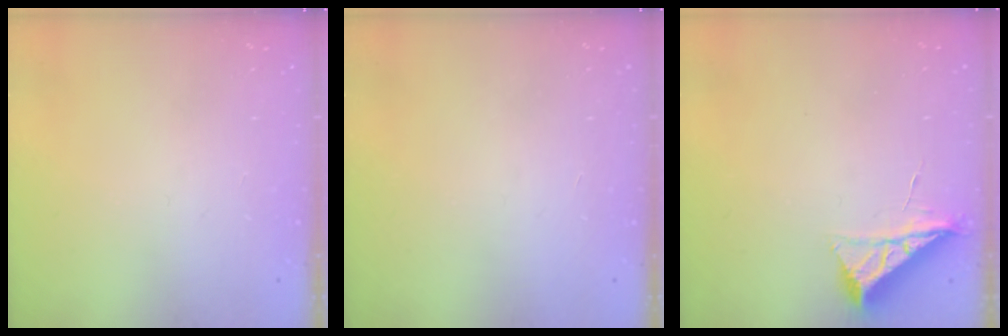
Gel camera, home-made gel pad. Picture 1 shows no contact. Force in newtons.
{"total": 1.6, "press": 1.6, "slide": 0.1}
{"total": 6.3, "press": 6.2, "slide": 0.8}